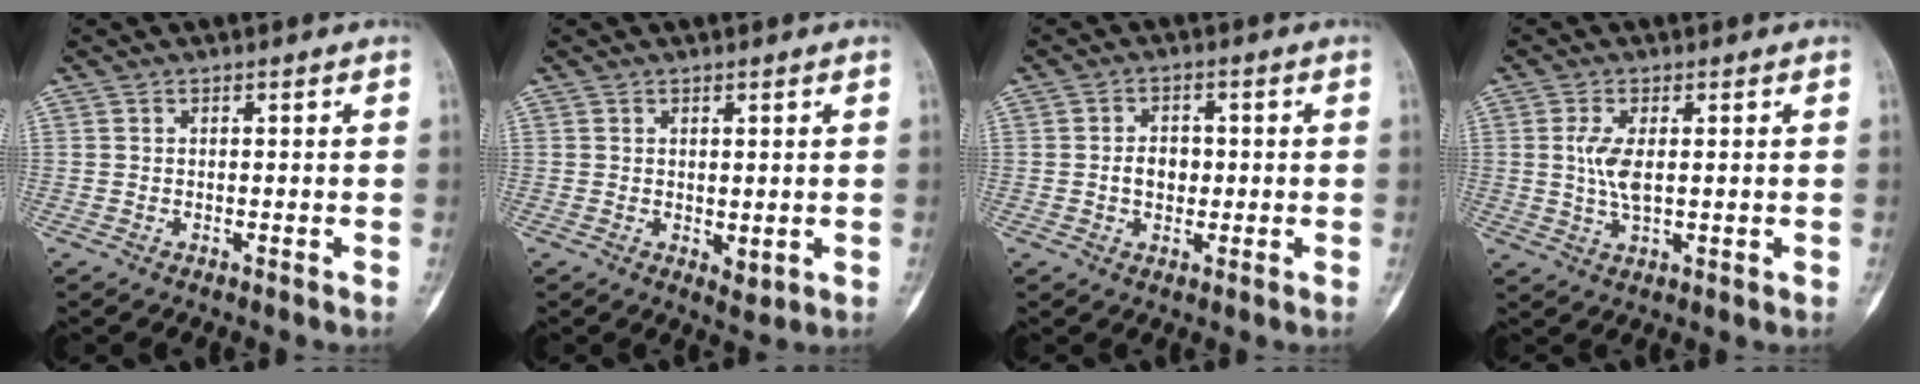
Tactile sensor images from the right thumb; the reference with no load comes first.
{"total": 2.4, "force": [0.0, 1.3, 2.0], "torque": [-0.024, -0.009, 0.007]}
{"total": 4.3, "force": [-0.2, 3.2, 2.8], "torque": [-0.033, 0.007, -0.006]}
{"total": 5.4, "force": [0.7, 2.3, 4.8], "torque": [-0.103, -0.007, 0.016]}